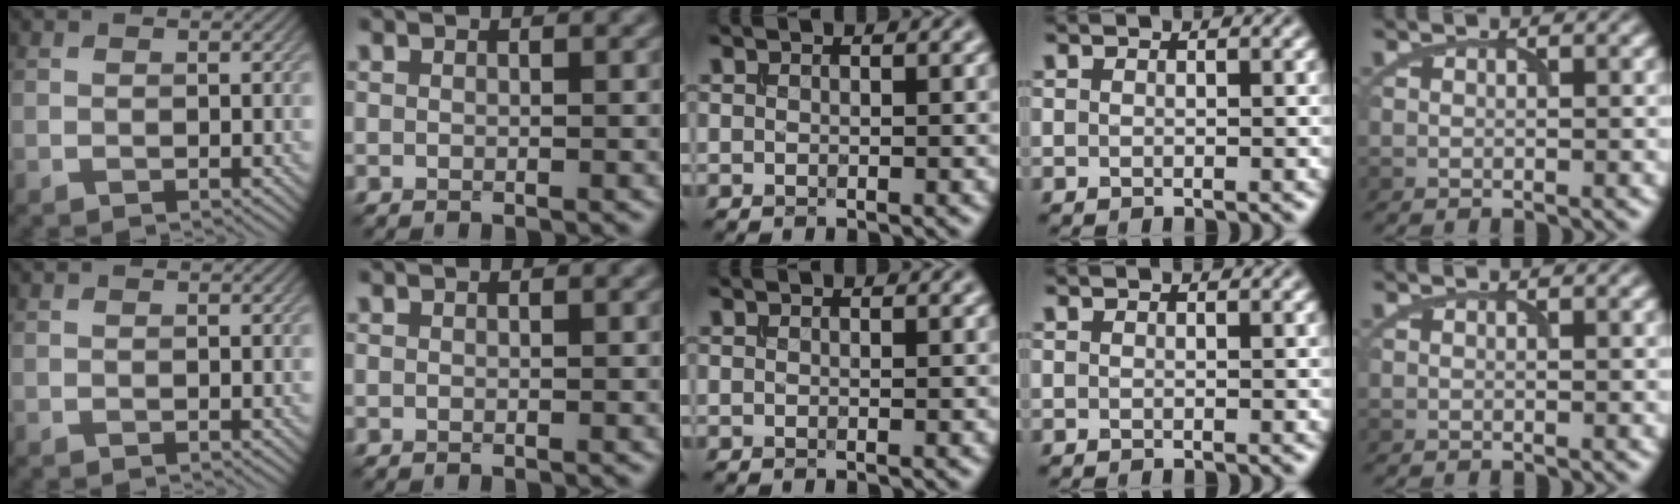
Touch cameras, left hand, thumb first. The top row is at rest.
{}